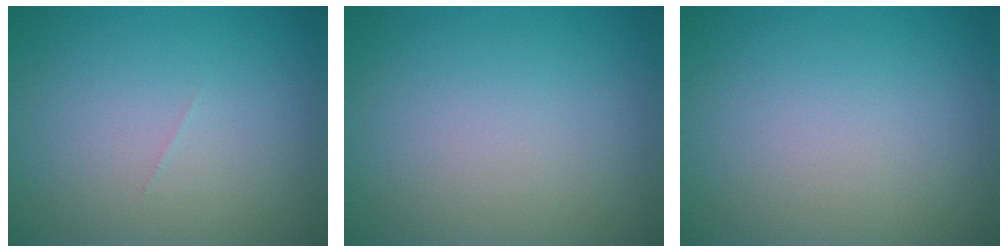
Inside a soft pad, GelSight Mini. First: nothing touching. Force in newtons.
{"total": 0.0}
{"total": 0.0}